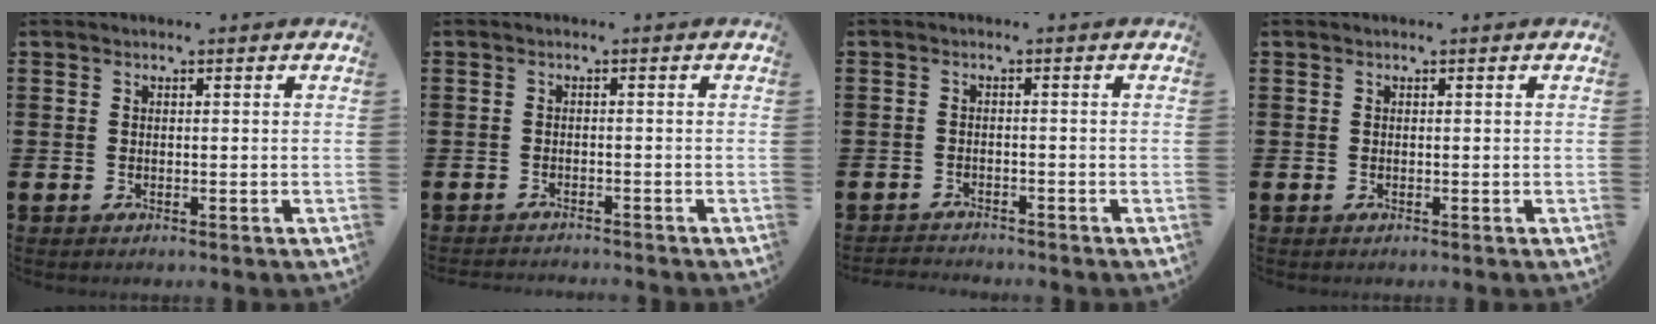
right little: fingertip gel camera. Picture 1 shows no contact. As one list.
[{"total": 1.2, "force": [-1.1, -0.1, -0.1], "torque": [-0.001, 0.001, -0.024]}, {"total": 1.4, "force": [-1.4, 0.0, -0.2], "torque": [-0.002, 0.002, -0.031]}, {"total": 0.0}]